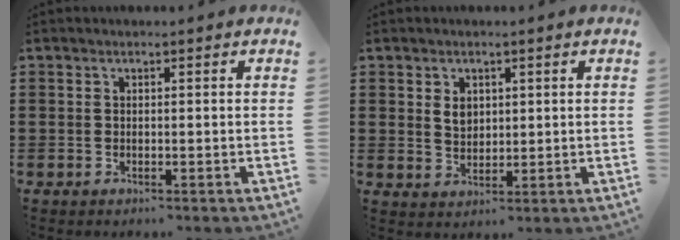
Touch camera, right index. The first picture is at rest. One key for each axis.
{"total": 2.8, "fx": 0.9, "fy": 2.1, "fz": 1.7, "tx": -0.040, "ty": 0.007, "tz": 0.016}